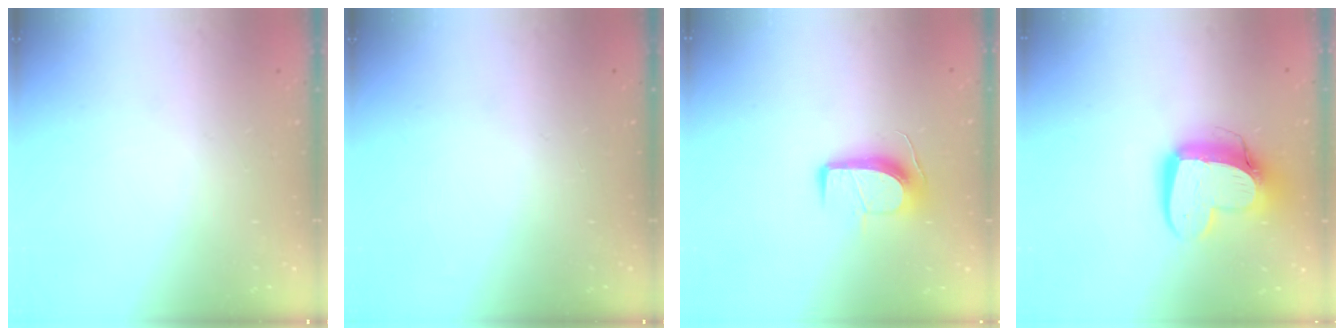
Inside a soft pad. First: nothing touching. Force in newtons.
{"total": 0.0}
{"total": 9.9, "press": 9.9, "slide": 0.2}
{"total": 14.4, "press": 14.3, "slide": 1.3}